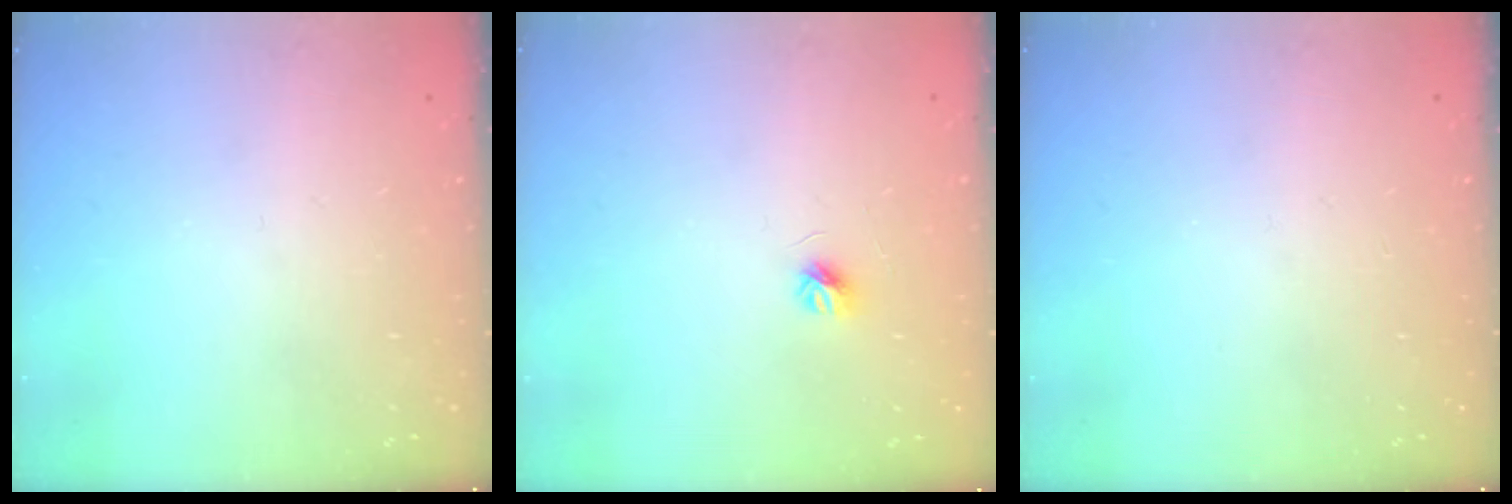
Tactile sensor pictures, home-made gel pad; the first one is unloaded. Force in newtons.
{"total": 4.1, "press": 4.0, "slide": 0.4}
{"total": 0.0}